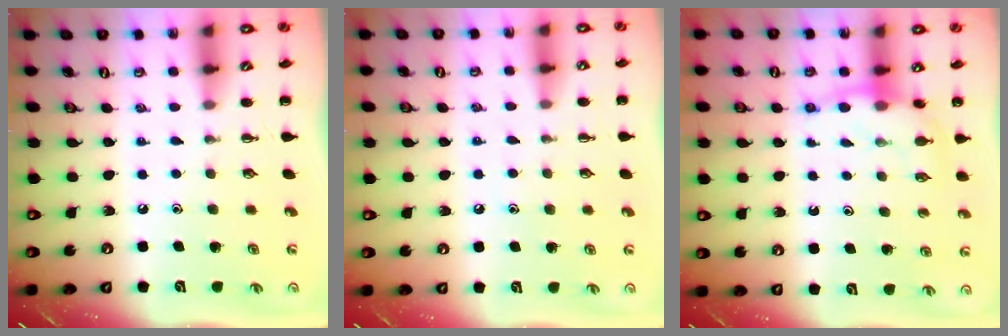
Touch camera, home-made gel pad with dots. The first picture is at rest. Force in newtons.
{"total": 4.3, "press": 4.1, "slide": 1.4}
{"total": 8.0, "press": 7.8, "slide": 1.7}